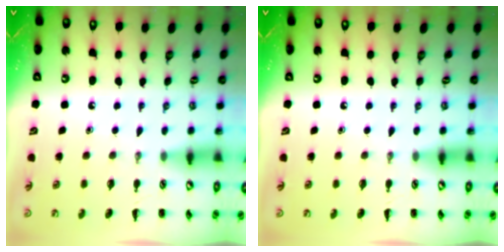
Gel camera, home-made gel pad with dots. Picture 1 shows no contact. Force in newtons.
{"total": 0.0}